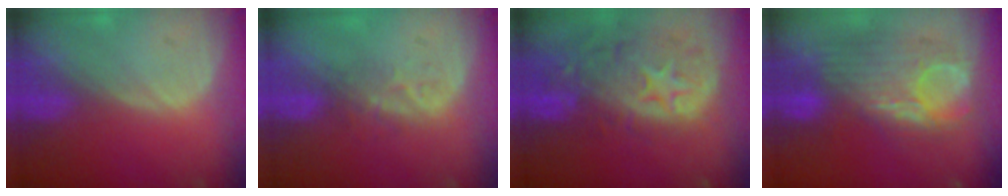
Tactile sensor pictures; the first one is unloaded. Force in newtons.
{"total": 3.4, "press": 3.2, "slide": 1.1}
{"total": 12.4, "press": 10.5, "slide": 6.7}
{"total": 9.6, "press": 9.4, "slide": 2.1}